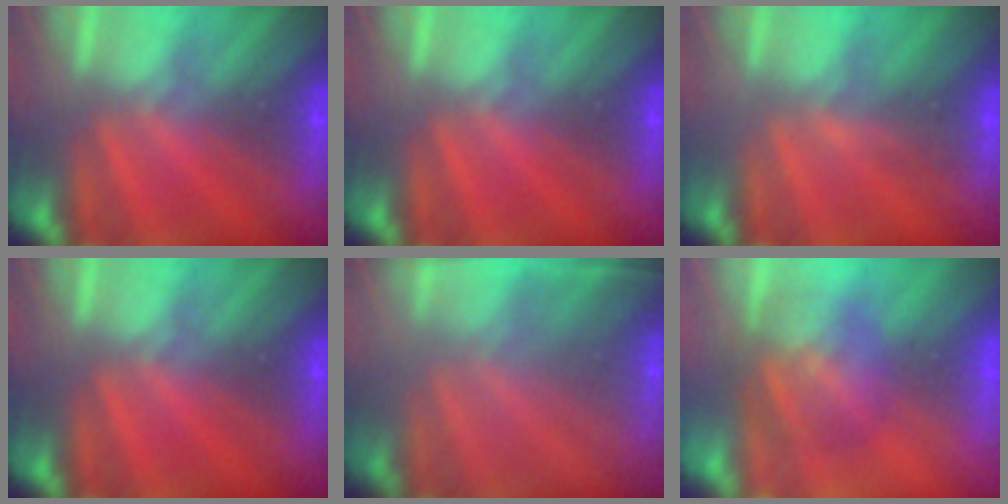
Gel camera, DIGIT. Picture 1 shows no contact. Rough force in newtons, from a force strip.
{"total": 0.0}
{"total": 2.8}
{"total": 0.0}
{"total": 1.3}
{"total": 2.9}